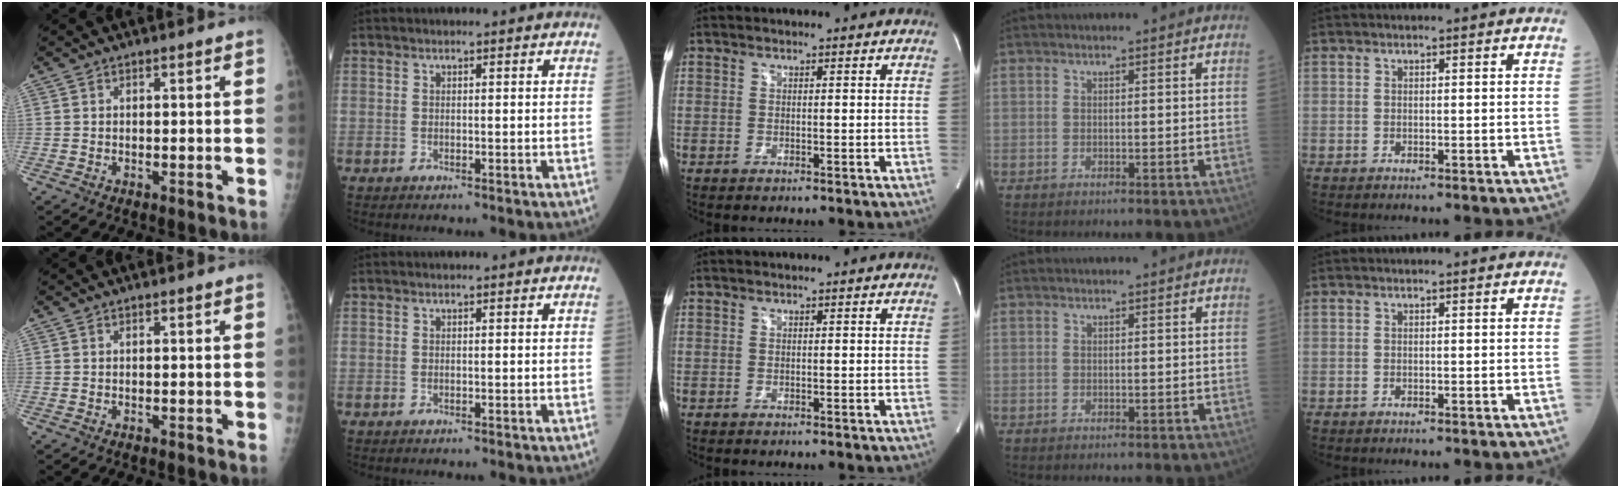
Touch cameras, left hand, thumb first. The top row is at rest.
{}